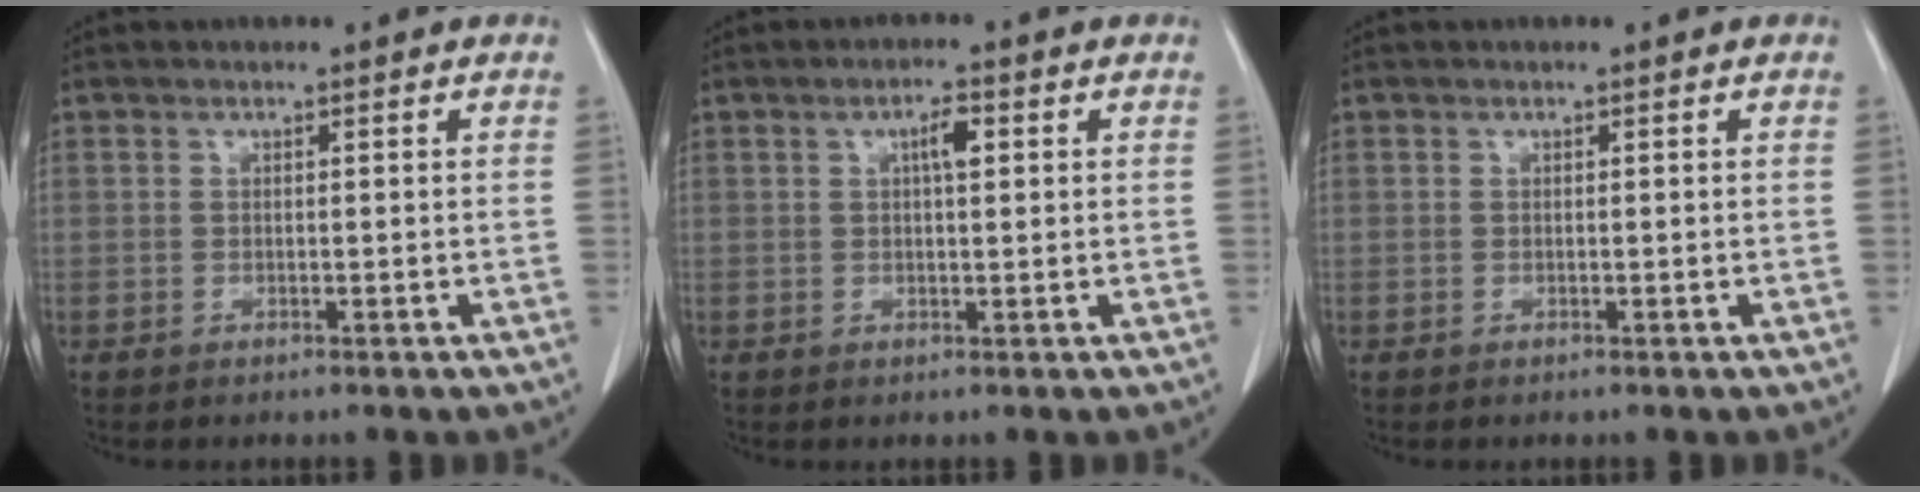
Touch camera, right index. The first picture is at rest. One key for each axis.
{"total": 3.1, "fx": 1.0, "fy": 0.8, "fz": 2.8, "tx": -0.048, "ty": 0.003, "tz": 0.016}
{"total": 0.0}